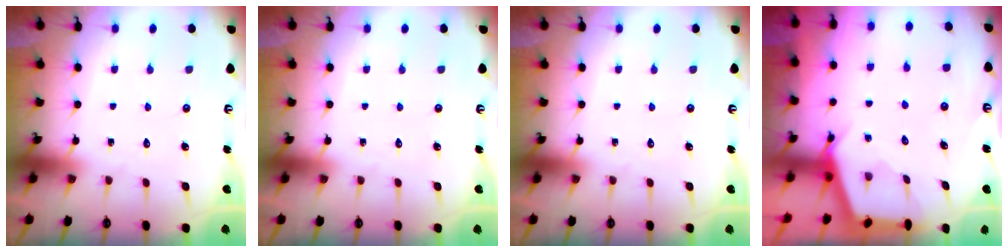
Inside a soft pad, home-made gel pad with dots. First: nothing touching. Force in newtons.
{"total": 0.0}
{"total": 0.0}
{"total": 3.0, "press": 3.0, "slide": 0.4}